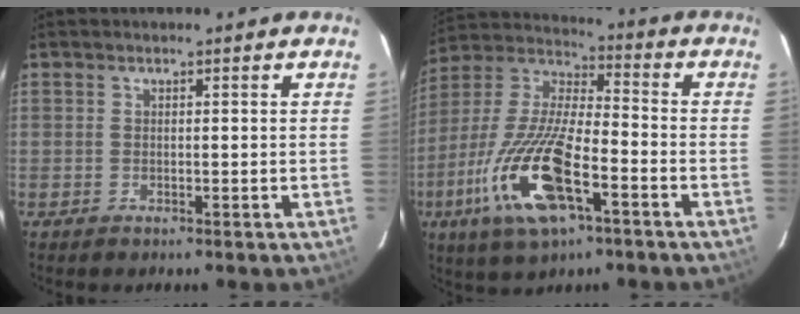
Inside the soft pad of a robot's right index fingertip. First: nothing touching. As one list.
[{"total": 20.0, "force": [-8.8, 6.6, 16.8], "torque": [-0.354, -0.029, -0.172]}]